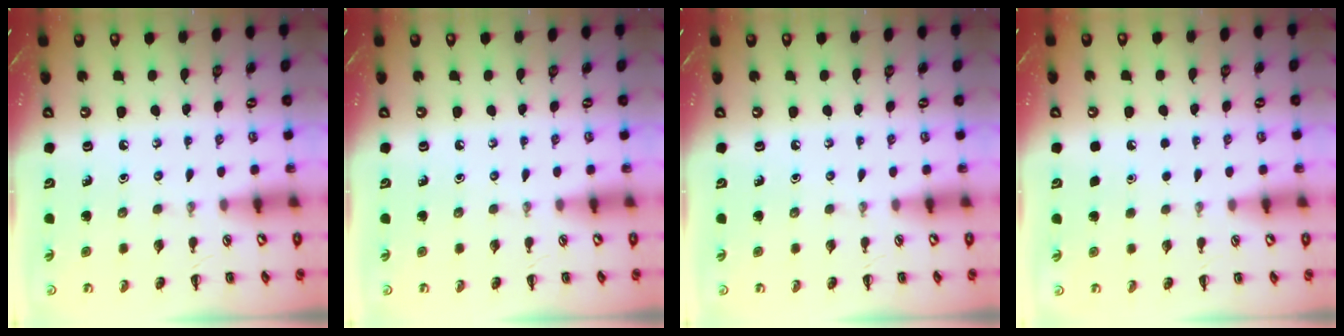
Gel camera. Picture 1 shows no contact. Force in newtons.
{"total": 0.0}
{"total": 0.0}
{"total": 2.3, "press": 2.3, "slide": 0.1}